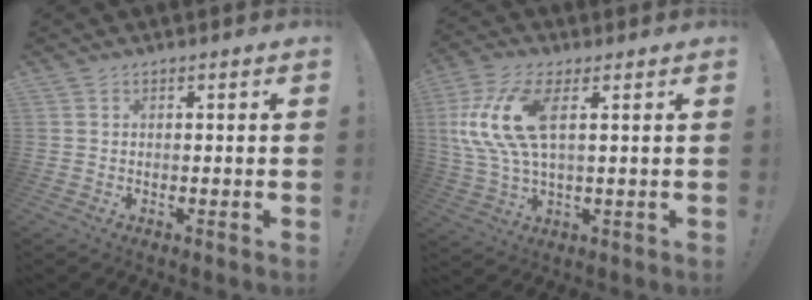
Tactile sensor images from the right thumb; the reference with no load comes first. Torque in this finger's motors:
{"motor_torque": [-0.07, 1.14, 1.80, 0.32, 0.59]}